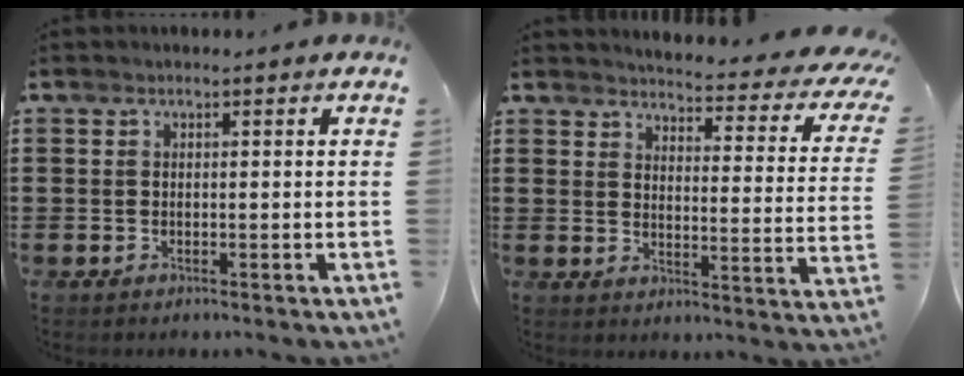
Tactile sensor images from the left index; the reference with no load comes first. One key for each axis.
{"total": 3.6, "fx": 3.3, "fy": 0.0, "fz": 1.4, "tx": -0.031, "ty": -0.038, "tz": 0.046}